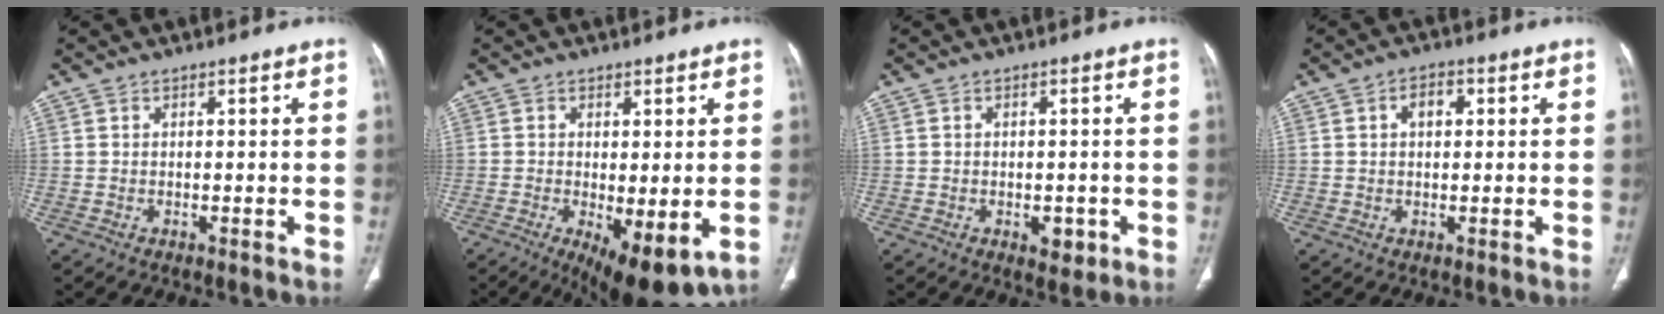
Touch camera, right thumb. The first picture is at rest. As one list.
[{"total": 10.9, "force": [-3.5, 3.9, 9.6], "torque": [-0.142, -0.020, -0.042]}, {"total": 3.3, "force": [-1.1, 2.0, 2.4], "torque": [-0.018, 0.001, -0.006]}, {"total": 3.6, "force": [0.9, 2.3, 2.6], "torque": [-0.034, 0.008, 0.013]}]